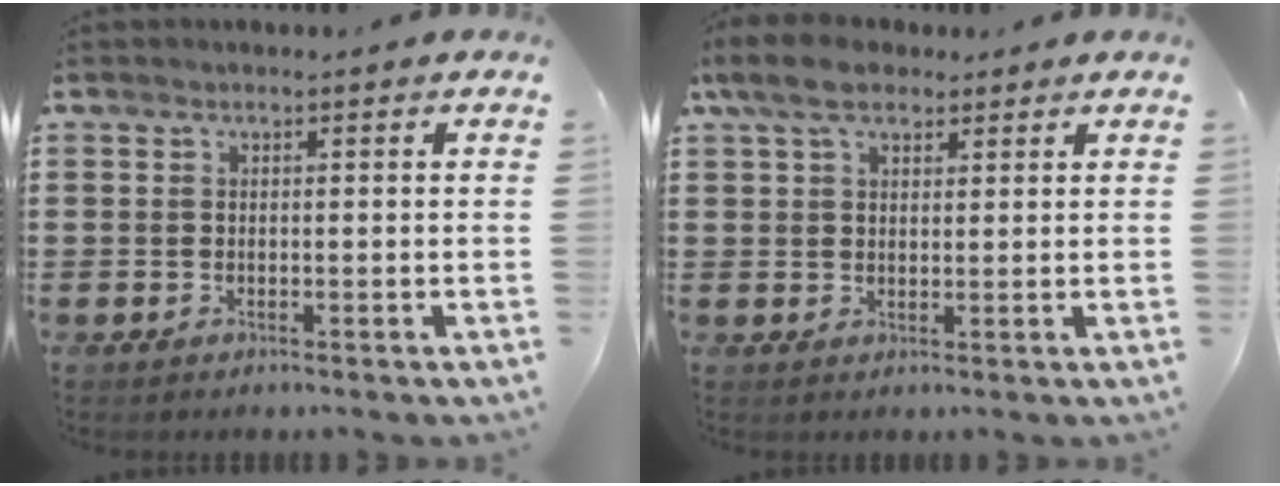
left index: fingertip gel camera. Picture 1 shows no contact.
{"total": 6.2, "force": [4.2, 3.0, 3.4], "torque": [-0.073, 0.004, 0.076]}